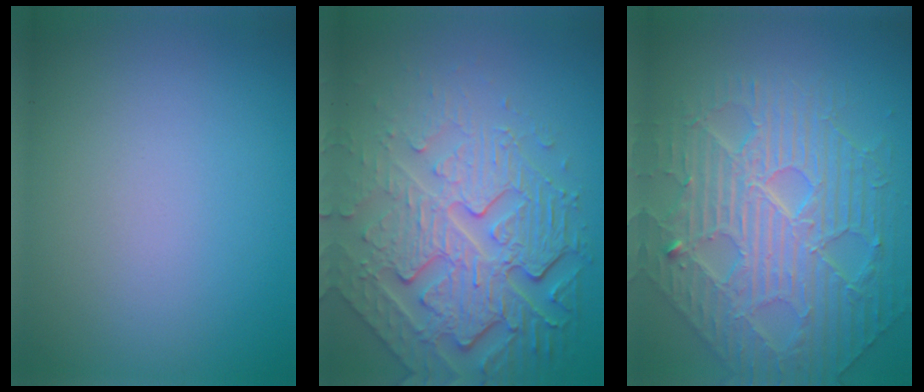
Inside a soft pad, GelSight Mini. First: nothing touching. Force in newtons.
{"total": 8.4, "press": 5.9, "slide": 6.0}
{"total": 6.8, "press": 5.8, "slide": 3.5}